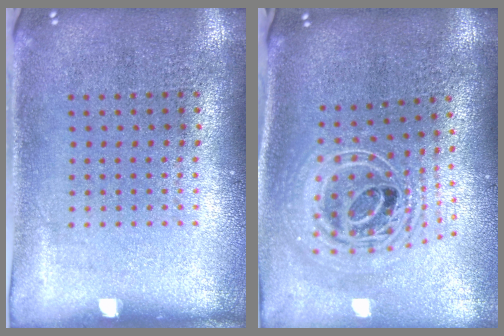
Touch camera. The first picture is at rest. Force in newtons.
{"total": 2.6, "press": 1.9, "slide": 1.8}